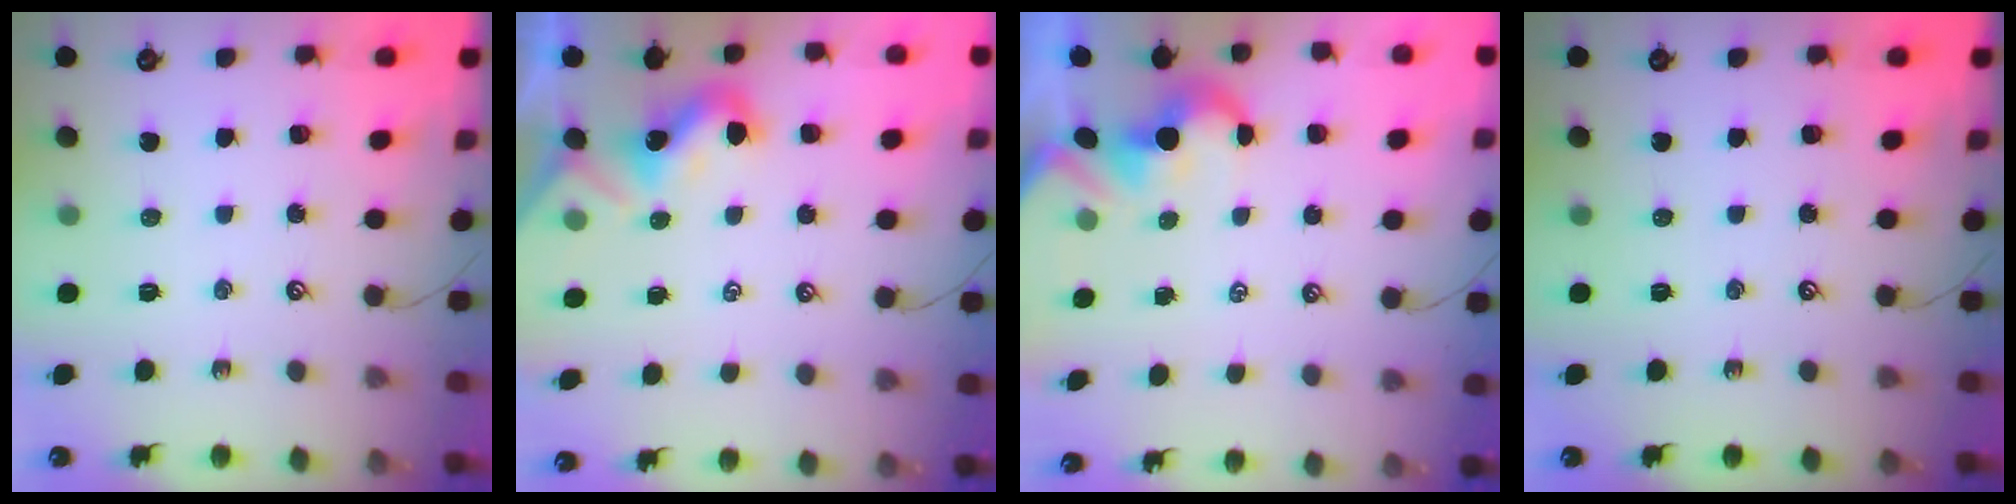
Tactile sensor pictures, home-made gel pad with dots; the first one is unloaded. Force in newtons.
{"total": 2.1, "press": 2.1, "slide": 0.4}
{"total": 1.7, "press": 1.4, "slide": 1.0}
{"total": 0.0}